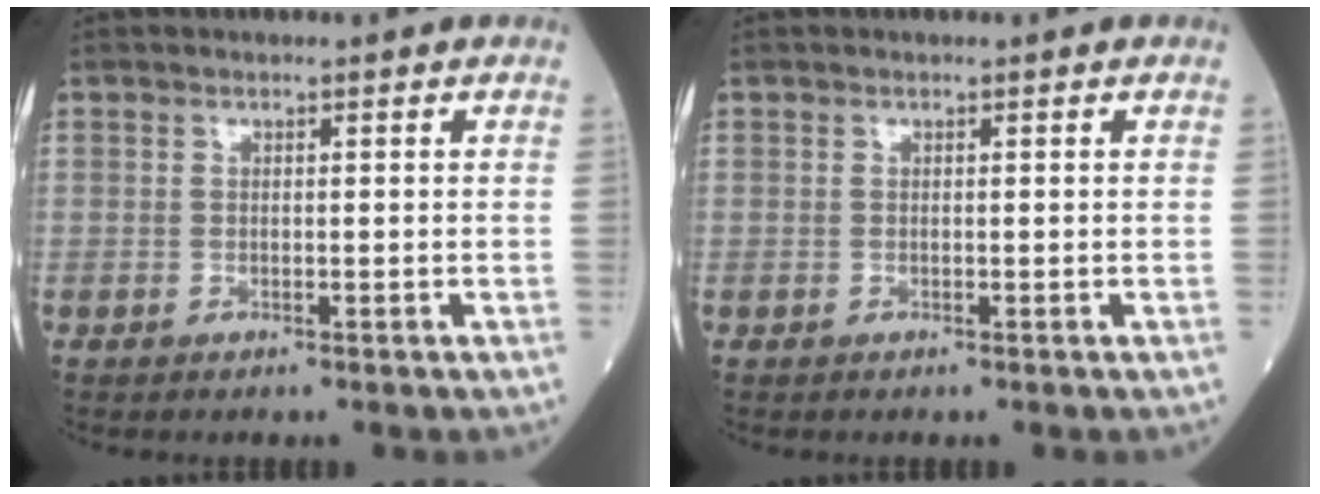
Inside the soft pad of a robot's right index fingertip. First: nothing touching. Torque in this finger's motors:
{"motor_torque": [-0.15, 0.02, 0.00, 0.01]}